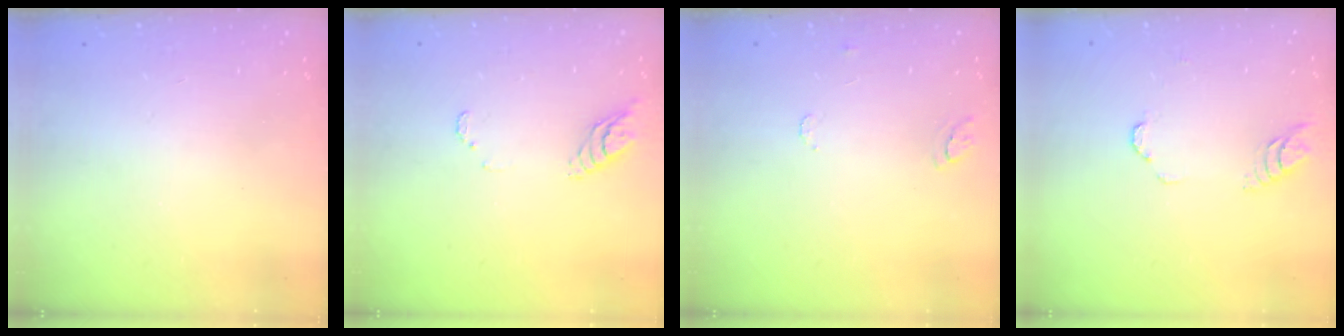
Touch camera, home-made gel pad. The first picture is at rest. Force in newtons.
{"total": 6.7, "press": 6.7, "slide": 0.6}
{"total": 6.3, "press": 6.3, "slide": 0.6}
{"total": 3.9, "press": 3.9, "slide": 0.3}